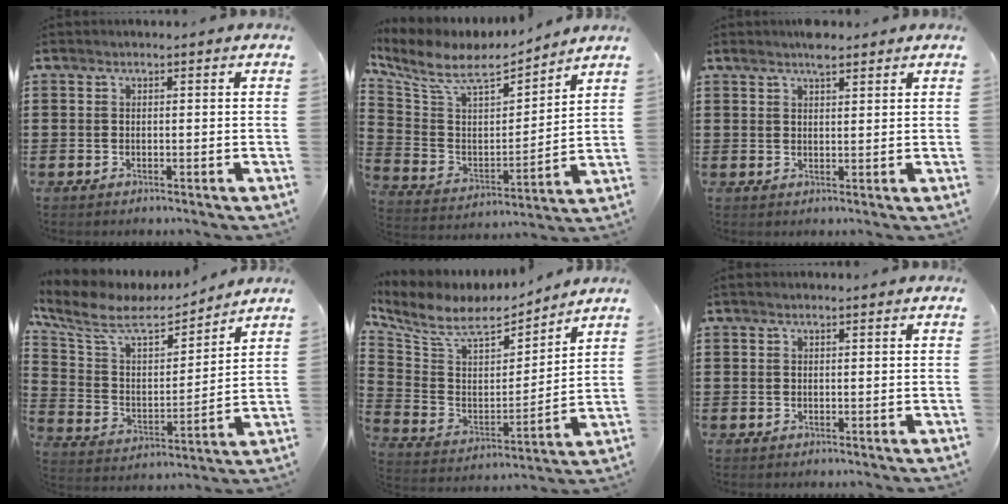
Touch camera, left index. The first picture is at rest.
{"total": 7.9, "force": [6.3, 2.9, 3.7], "torque": [-0.105, -0.038, 0.104]}
{"total": 3.4, "force": [2.7, 0.8, 1.9], "torque": [-0.041, 0.005, 0.049]}
{"total": 9.2, "force": [7.4, 3.1, 4.5], "torque": [-0.122, -0.042, 0.125]}
{"total": 8.4, "force": [7.1, 3.2, 3.3], "torque": [-0.102, -0.044, 0.120]}
{"total": 0.5, "force": [0.4, 0.2, 0.2], "torque": [-0.005, 0.003, 0.007]}